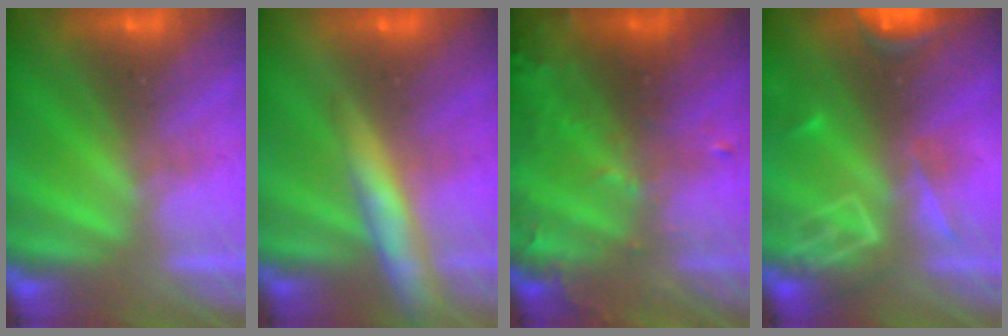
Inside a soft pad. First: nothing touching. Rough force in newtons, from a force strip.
{"total": 9.5}
{"total": 6.8}
{"total": 8.6}